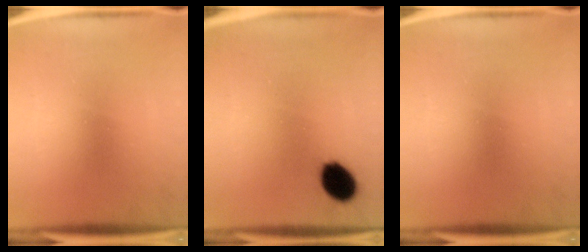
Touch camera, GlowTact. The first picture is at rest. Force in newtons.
{"total": 8.4}
{"total": 0.0}